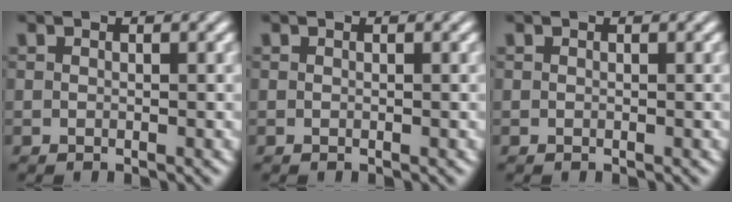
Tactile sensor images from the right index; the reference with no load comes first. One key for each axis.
{"total": 0.0}
{"total": 0.0}